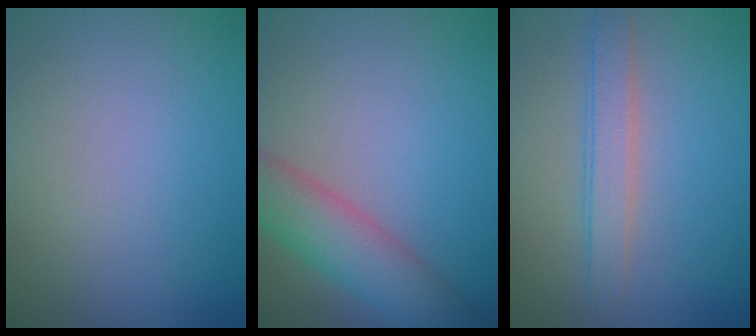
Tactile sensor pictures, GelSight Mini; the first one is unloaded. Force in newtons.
{"total": 5.8, "press": 5.8, "slide": 0.2}
{"total": 2.6, "press": 2.6, "slide": 0.0}